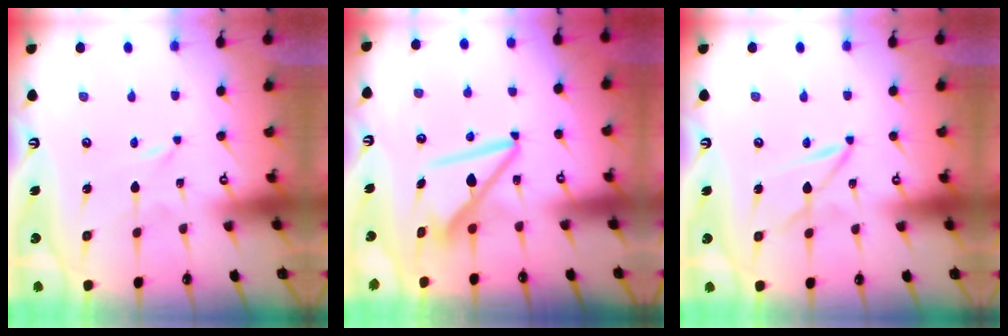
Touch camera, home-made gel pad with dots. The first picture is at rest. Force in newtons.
{"total": 9.1, "press": 9.0, "slide": 1.0}
{"total": 2.1, "press": 2.1, "slide": 0.2}